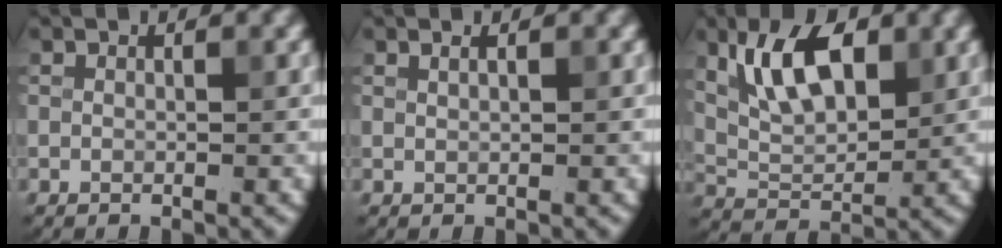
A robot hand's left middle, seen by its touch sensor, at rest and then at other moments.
{"total": 0.5, "force": [0.4, 0.1, 0.3], "torque": [-0.006, 0.000, 0.008]}
{"total": 6.6, "force": [2.7, 3.2, 5.1], "torque": [-0.092, 0.001, 0.048]}